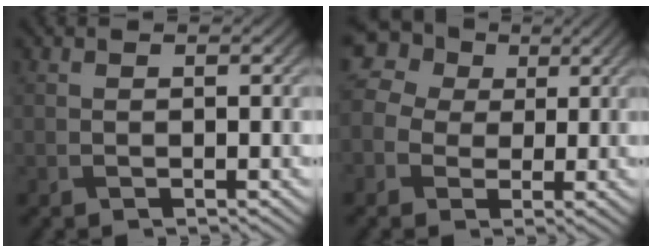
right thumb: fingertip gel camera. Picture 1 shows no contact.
{"total": 9.9, "force": [2.6, 8.5, 4.5], "torque": [-0.137, 0.033, 0.018]}